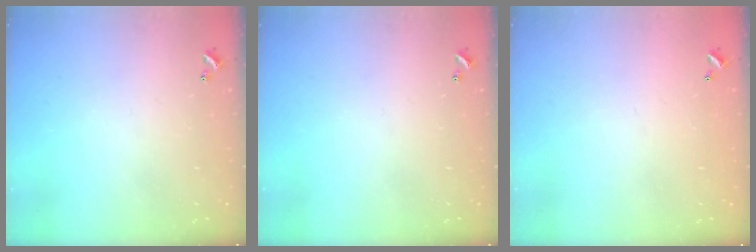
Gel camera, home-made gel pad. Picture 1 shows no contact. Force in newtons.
{"total": 0.0}
{"total": 2.8, "press": 2.8, "slide": 0.1}